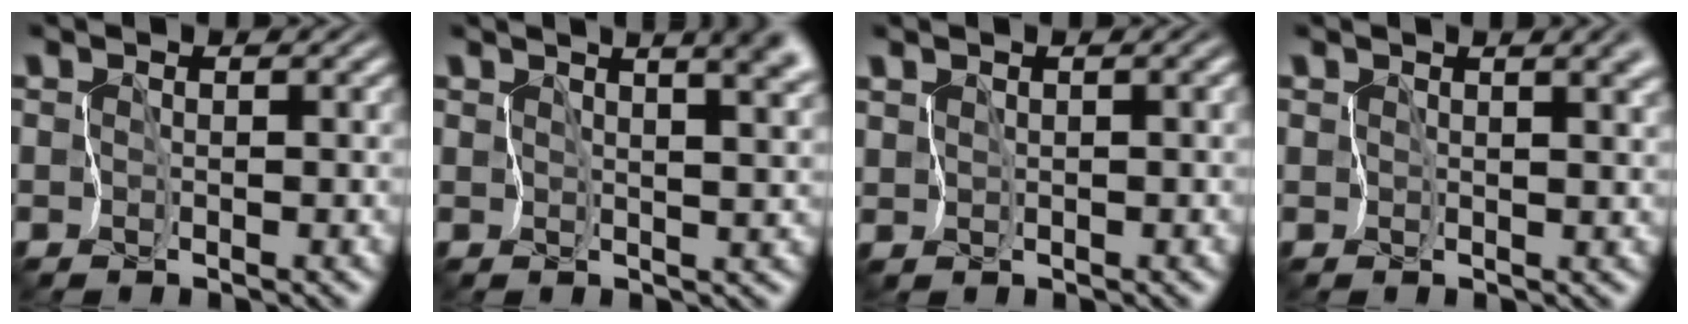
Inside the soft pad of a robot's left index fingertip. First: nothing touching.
{"total": 10.0, "force": [5.5, 4.4, 7.1], "torque": [-0.073, 0.033, 0.055]}
{"total": 1.4, "force": [0.5, 0.6, 1.2], "torque": [-0.020, -0.001, 0.010]}
{"total": 4.9, "force": [2.3, 2.4, 3.6], "torque": [-0.034, 0.016, 0.024]}